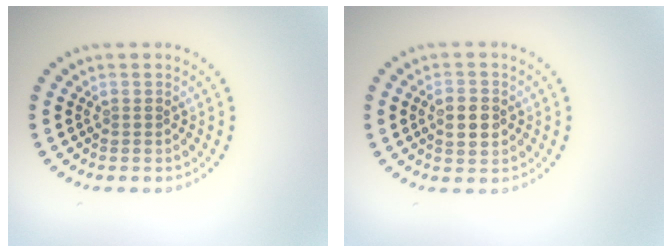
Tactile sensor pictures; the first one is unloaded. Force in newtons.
{"total": 2.8, "press": 2.8, "slide": 0.2}